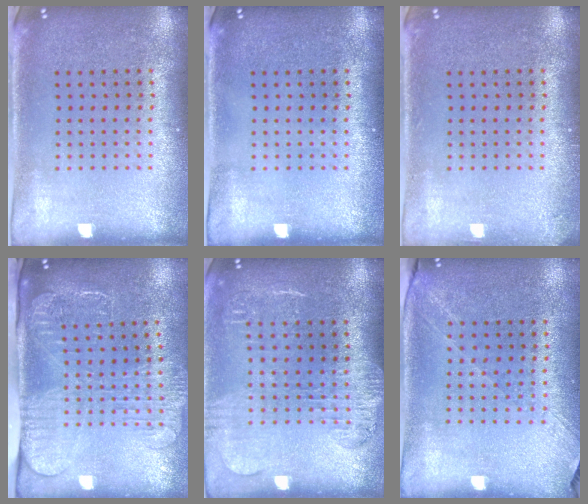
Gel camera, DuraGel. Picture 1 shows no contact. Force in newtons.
{"total": 0.0}
{"total": 0.9, "press": 0.9, "slide": 0.2}
{"total": 2.7, "press": 2.1, "slide": 1.7}
{"total": 1.7, "press": 1.5, "slide": 0.8}
{"total": 1.2, "press": 1.1, "slide": 0.6}